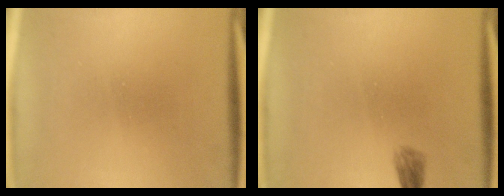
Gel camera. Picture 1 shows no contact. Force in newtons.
{"total": 1.7}